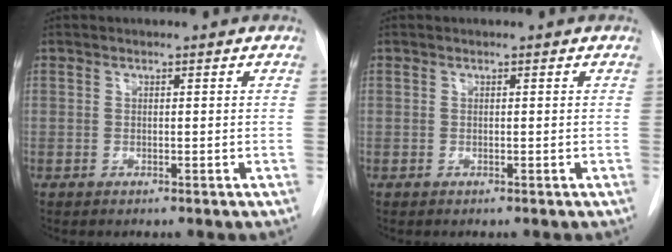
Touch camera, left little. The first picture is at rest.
{"total": 0.0}